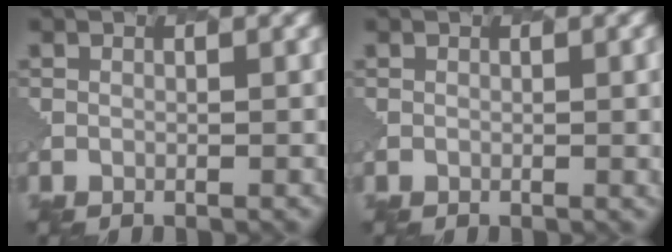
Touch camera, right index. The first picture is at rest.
{"total": 2.5, "force": [0.2, 0.9, 2.3], "torque": [-0.015, 0.004, -0.001]}